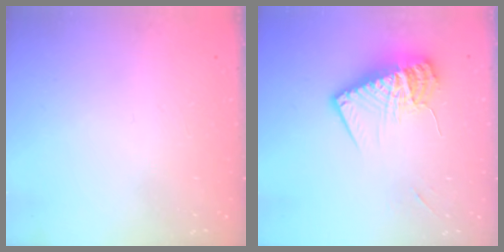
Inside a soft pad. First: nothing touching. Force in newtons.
{"total": 13.9, "press": 13.8, "slide": 1.4}